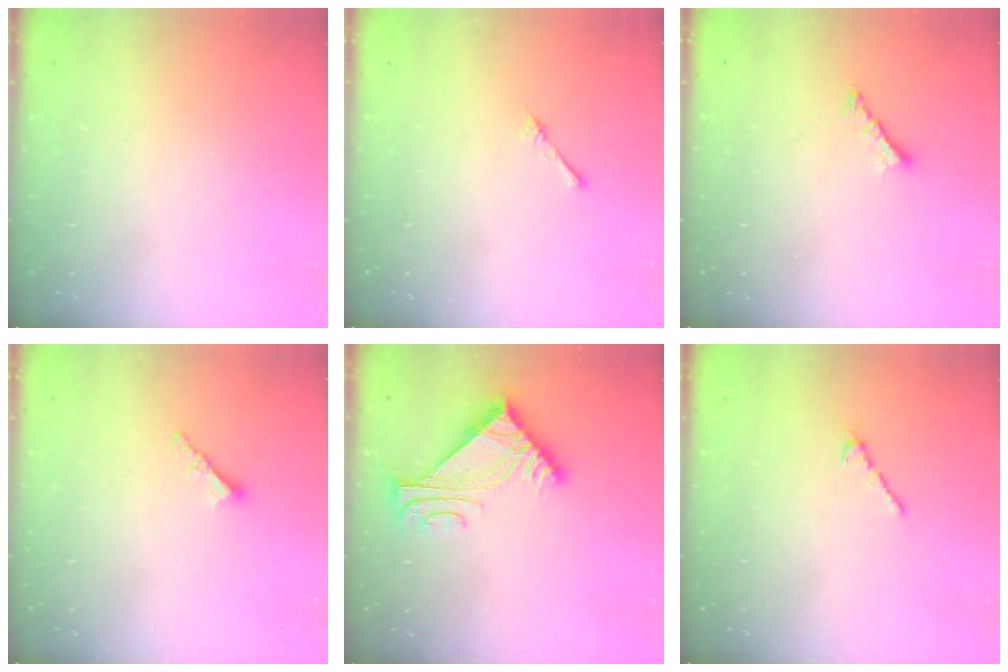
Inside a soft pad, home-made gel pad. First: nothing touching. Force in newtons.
{"total": 2.4, "press": 2.4, "slide": 0.3}
{"total": 0.8, "press": 0.7, "slide": 0.4}
{"total": 2.5, "press": 2.5, "slide": 0.3}
{"total": 7.0, "press": 6.9, "slide": 0.8}
{"total": 2.2, "press": 2.2, "slide": 0.4}